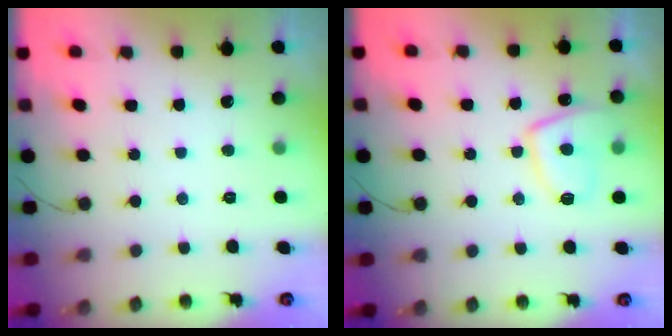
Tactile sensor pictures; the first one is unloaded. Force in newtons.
{"total": 10.6, "press": 10.5, "slide": 1.2}